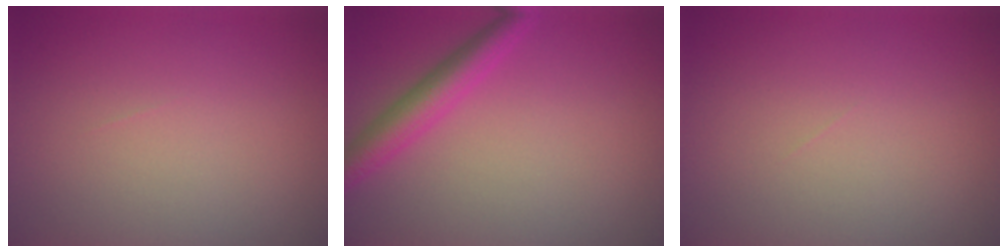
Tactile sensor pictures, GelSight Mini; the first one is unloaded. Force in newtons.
{"total": 3.4, "press": 3.4, "slide": 0.1}
{"total": 0.0}